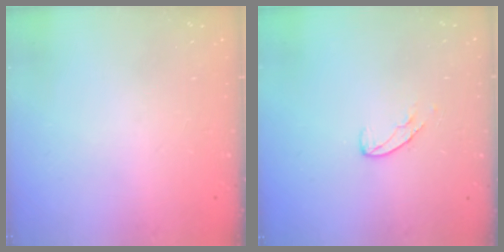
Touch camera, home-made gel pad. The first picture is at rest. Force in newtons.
{"total": 6.3, "press": 6.3, "slide": 0.4}